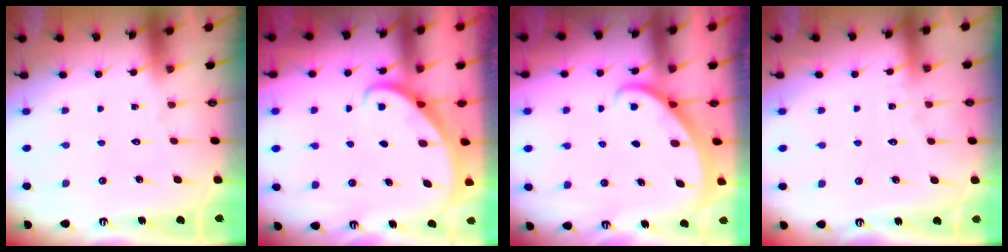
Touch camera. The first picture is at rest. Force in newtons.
{"total": 2.5, "press": 2.5, "slide": 0.2}
{"total": 2.0, "press": 2.0, "slide": 0.2}
{"total": 3.6, "press": 3.6, "slide": 0.3}